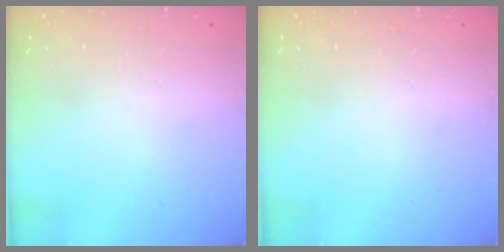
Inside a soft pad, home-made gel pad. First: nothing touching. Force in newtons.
{"total": 0.0}